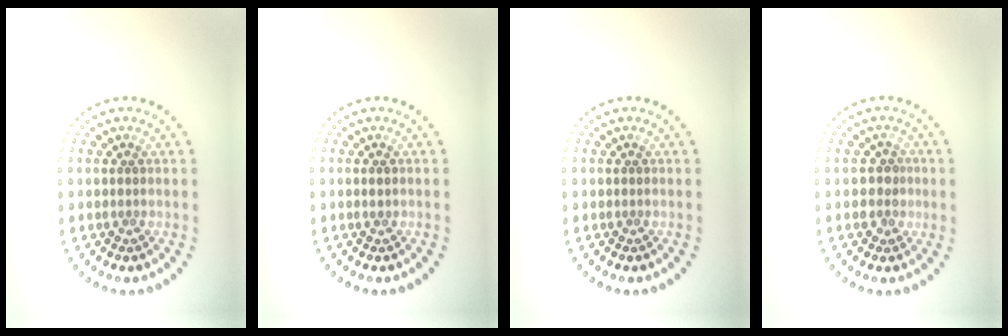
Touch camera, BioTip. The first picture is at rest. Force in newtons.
{"total": 0.8, "press": 0.8, "slide": 0.1}
{"total": 0.0}
{"total": 1.8, "press": 1.6, "slide": 0.9}